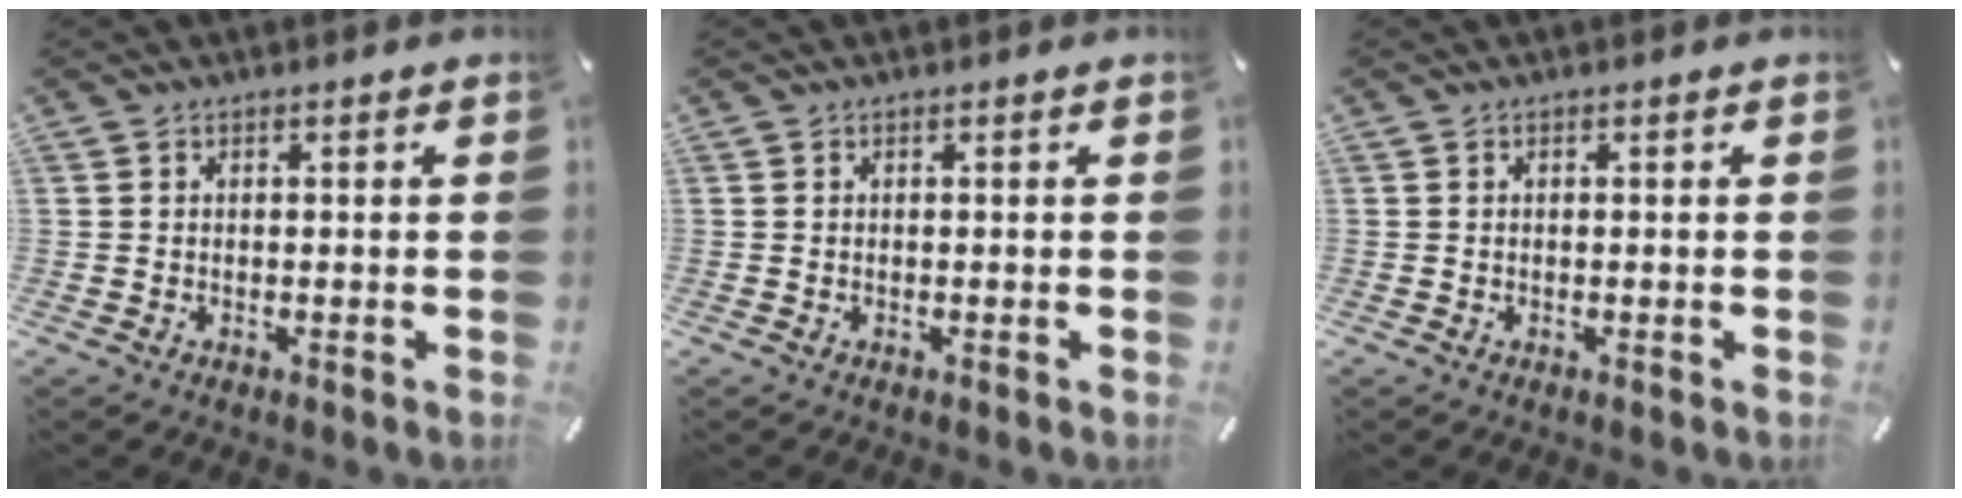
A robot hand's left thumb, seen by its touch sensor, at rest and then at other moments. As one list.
[{"total": 0.0}, {"total": 0.0}]